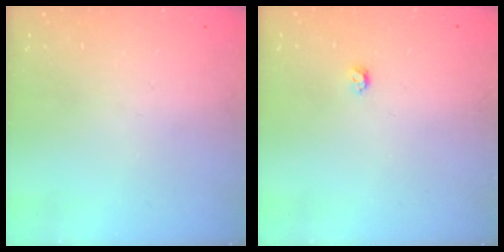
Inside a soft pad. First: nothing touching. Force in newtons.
{"total": 3.2, "press": 3.2, "slide": 0.5}